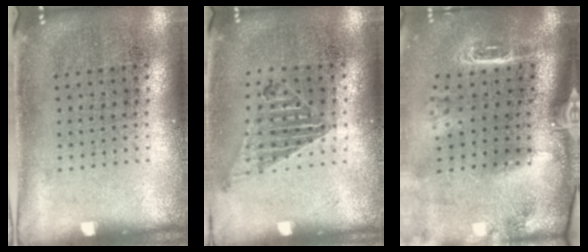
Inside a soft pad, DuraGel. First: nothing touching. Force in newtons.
{"total": 1.0, "press": 1.0, "slide": 0.3}
{"total": 2.6, "press": 2.0, "slide": 1.7}